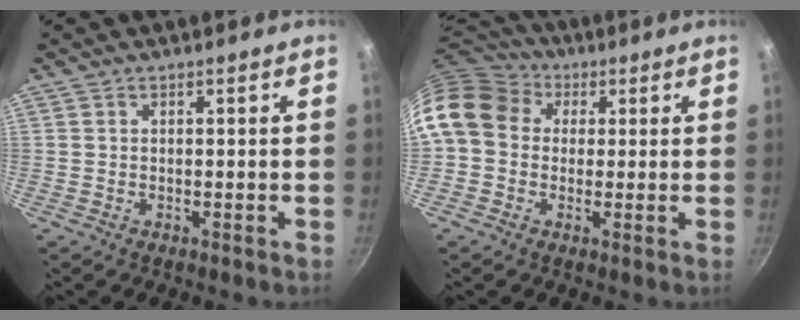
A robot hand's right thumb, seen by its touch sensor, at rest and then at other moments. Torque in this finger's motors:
{"motor_torque": [1.43, 3.58, 1.73, -0.52, 0.41]}